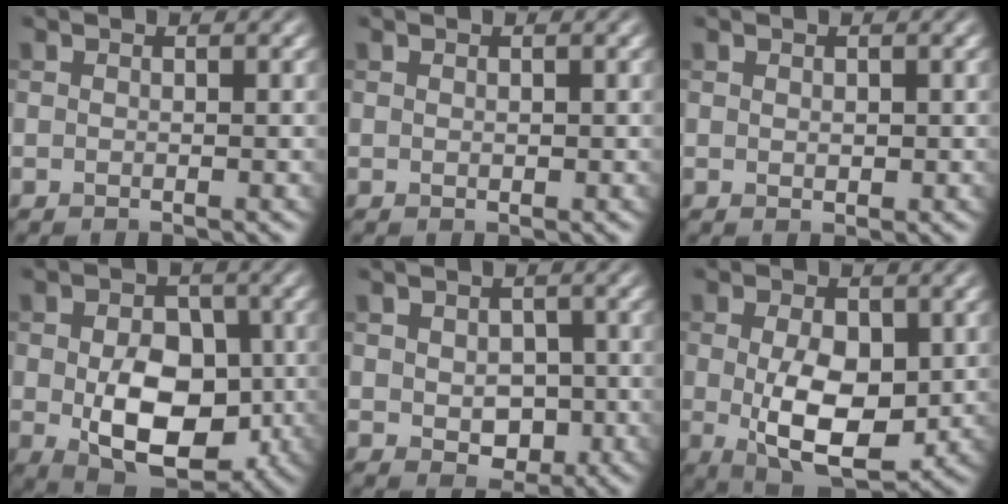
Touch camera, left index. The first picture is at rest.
{"total": 0.0}
{"total": 0.5, "force": [0.2, 0.3, 0.3], "torque": [-0.004, -0.001, 0.004]}
{"total": 8.6, "force": [-1.1, 5.6, 6.5], "torque": [-0.105, -0.015, -0.011]}
{"total": 3.2, "force": [-0.2, 2.4, 2.1], "torque": [-0.031, -0.009, 0.001]}
{"total": 7.5, "force": [-0.2, 4.1, 6.2], "torque": [-0.111, -0.012, 0.004]}